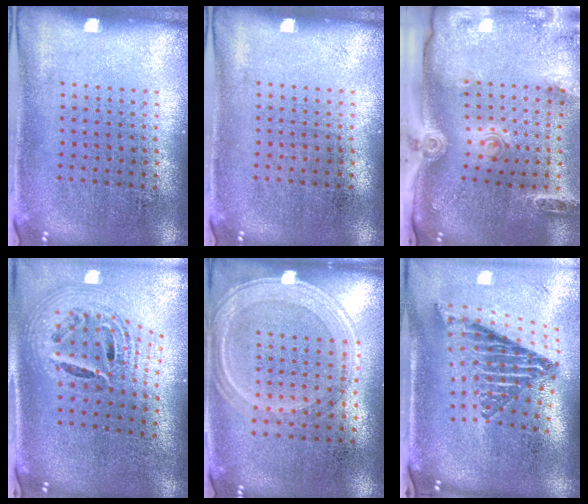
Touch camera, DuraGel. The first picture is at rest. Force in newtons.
{"total": 0.0}
{"total": 2.9, "press": 2.0, "slide": 2.1}
{"total": 2.1, "press": 1.7, "slide": 1.4}
{"total": 1.2, "press": 1.2, "slide": 0.4}
{"total": 2.3, "press": 1.5, "slide": 1.7}